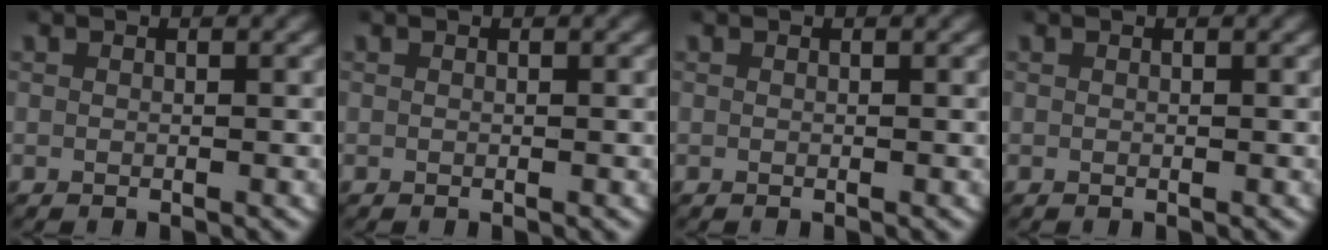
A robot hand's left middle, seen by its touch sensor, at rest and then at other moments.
{"total": 0.0}
{"total": 0.0}
{"total": 0.0}